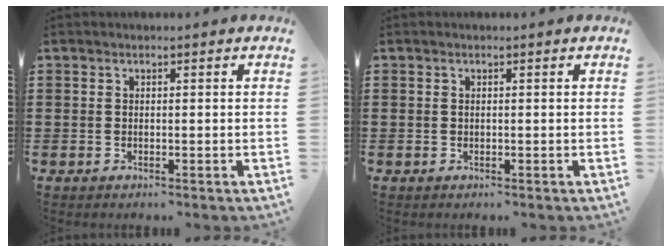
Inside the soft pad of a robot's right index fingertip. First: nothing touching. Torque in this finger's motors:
{"motor_torque": [0.69, 0.73, 0.00, 0.02]}